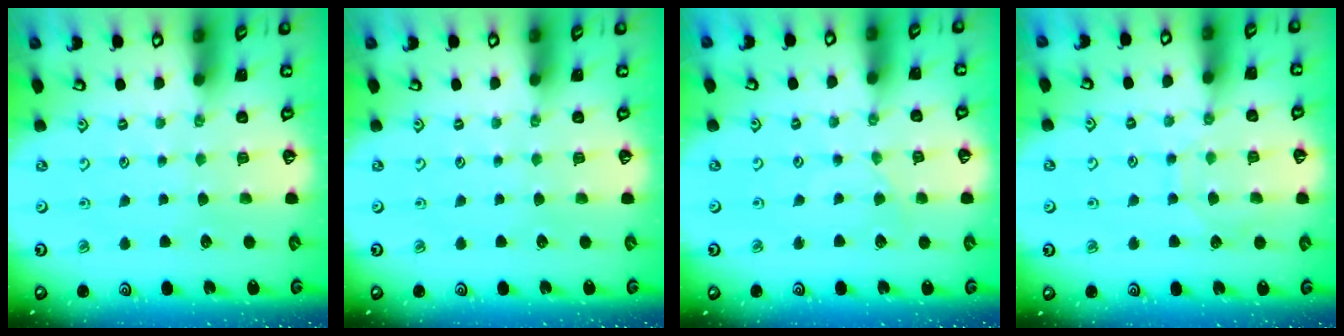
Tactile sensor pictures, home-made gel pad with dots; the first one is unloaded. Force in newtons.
{"total": 0.0}
{"total": 1.8, "press": 1.7, "slide": 0.4}
{"total": 7.8, "press": 7.8, "slide": 0.6}